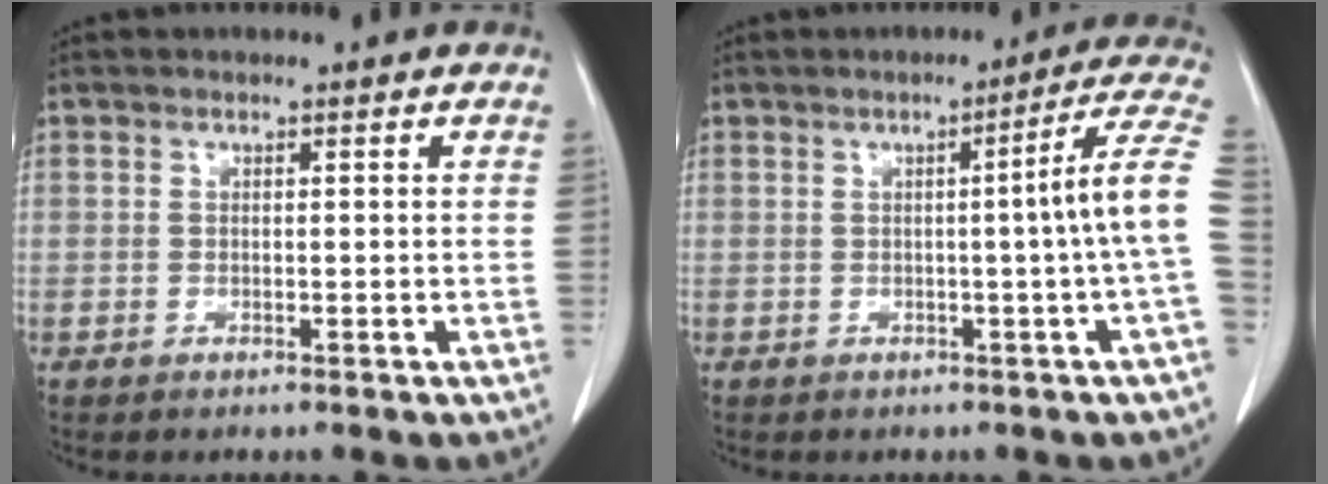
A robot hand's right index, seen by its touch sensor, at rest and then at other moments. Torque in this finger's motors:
{"motor_torque": [0.71, -0.51, 0.38, 0.06]}